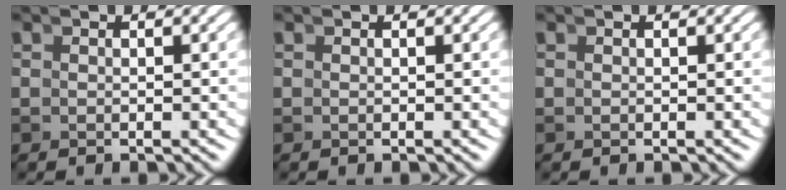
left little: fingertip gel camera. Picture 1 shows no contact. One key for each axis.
{"total": 0.0}
{"total": 0.0}